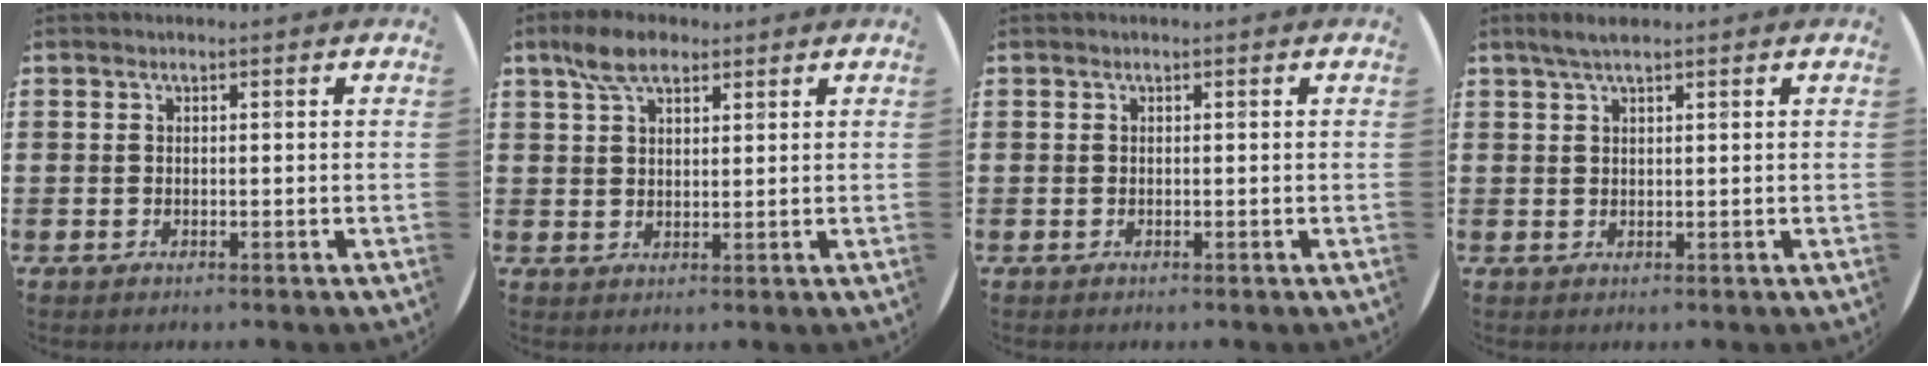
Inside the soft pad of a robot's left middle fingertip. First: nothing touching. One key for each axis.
{"total": 5.4, "fx": 3.8, "fy": 2.6, "fz": 2.7, "tx": -0.054, "ty": 0.004, "tz": 0.070}
{"total": 0.0}
{"total": 2.3, "fx": 1.7, "fy": 0.3, "fz": 1.4, "tx": -0.030, "ty": 0.004, "tz": 0.031}